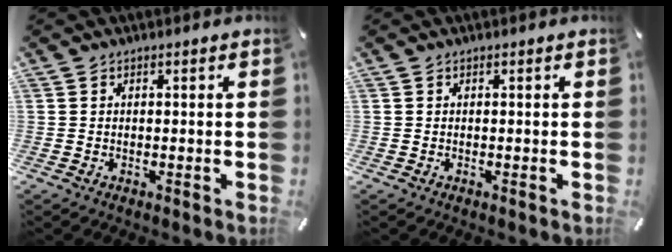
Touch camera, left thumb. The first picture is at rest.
{"total": 0.0}